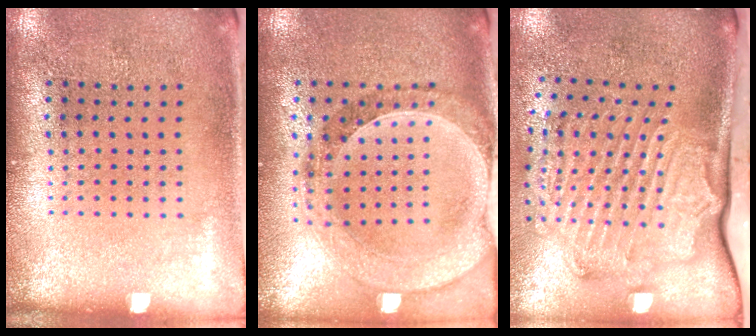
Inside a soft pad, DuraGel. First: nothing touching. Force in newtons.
{"total": 1.5, "press": 1.4, "slide": 0.3}
{"total": 2.5, "press": 2.2, "slide": 1.2}